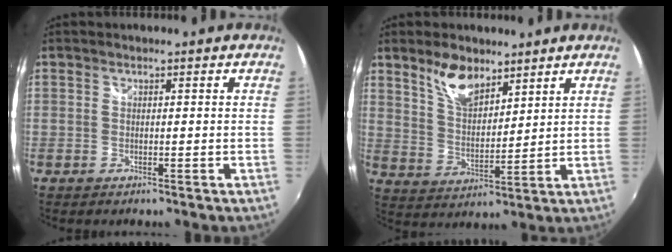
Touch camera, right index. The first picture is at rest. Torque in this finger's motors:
{"motor_torque": [0.10, 0.20, 0.18, 0.07]}